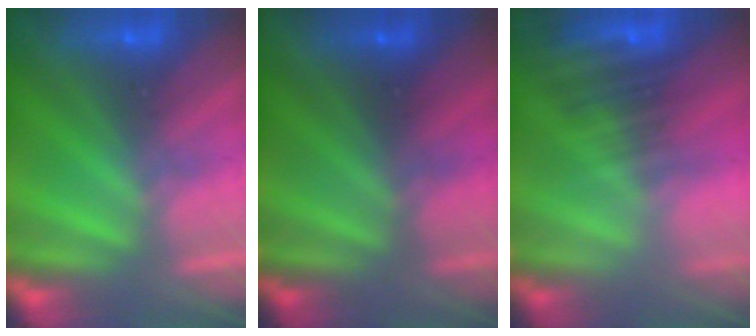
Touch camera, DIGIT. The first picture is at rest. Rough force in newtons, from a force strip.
{"total": 2.0}
{"total": 5.1}